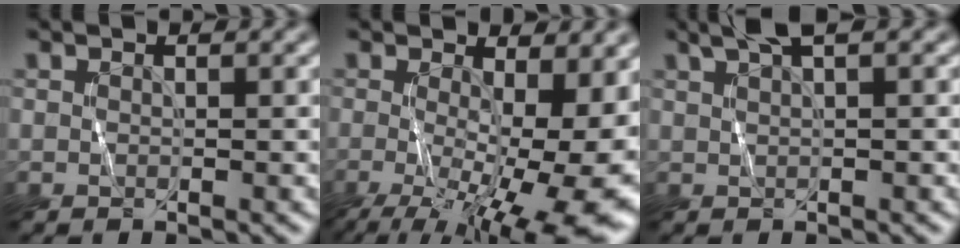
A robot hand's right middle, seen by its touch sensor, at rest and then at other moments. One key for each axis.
{"total": 14.9, "fx": -2.9, "fy": 6.2, "fz": 13.2, "tx": -0.193, "ty": -0.038, "tz": -0.025}
{"total": 2.2, "fx": 1.4, "fy": 0.4, "fz": 1.7, "tx": -0.028, "ty": 0.002, "tz": 0.027}